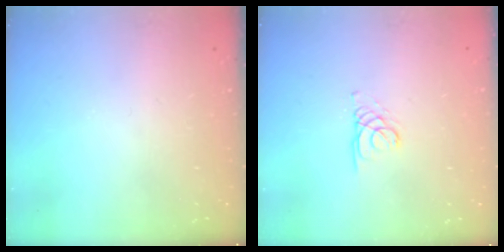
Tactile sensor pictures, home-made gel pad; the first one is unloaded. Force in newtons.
{"total": 1.4, "press": 1.3, "slide": 0.1}